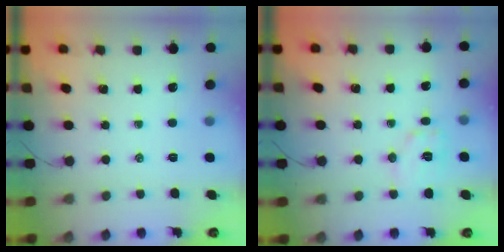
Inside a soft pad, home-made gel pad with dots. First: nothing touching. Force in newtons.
{"total": 7.4, "press": 7.4, "slide": 1.0}